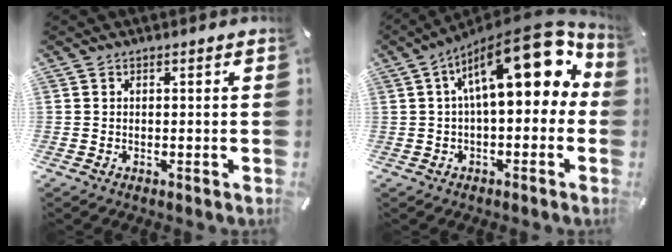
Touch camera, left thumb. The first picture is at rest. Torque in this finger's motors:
{"motor_torque": [2.12, 2.69, 1.59, -1.18, 0.66]}